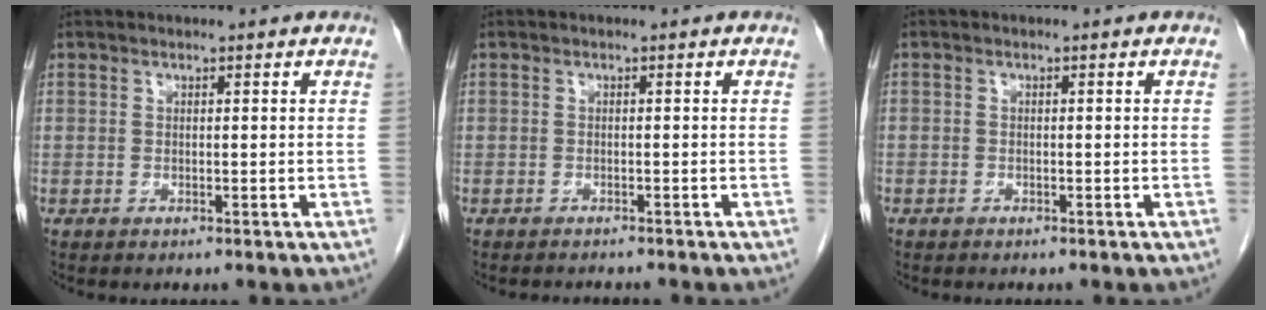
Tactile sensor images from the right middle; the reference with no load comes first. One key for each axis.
{"total": 2.7, "fx": -2.6, "fy": 0.3, "fz": 0.7, "tx": -0.008, "ty": -0.004, "tz": -0.031}
{"total": 0.8, "fx": -0.5, "fy": 0.5, "fz": 0.0, "tx": -0.006, "ty": 0.003, "tz": -0.009}